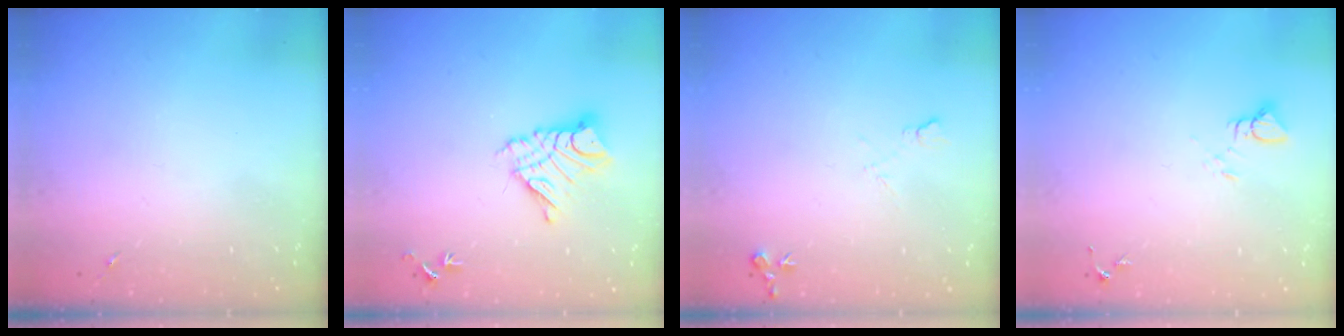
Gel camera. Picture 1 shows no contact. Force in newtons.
{"total": 11.9, "press": 11.9, "slide": 1.1}
{"total": 6.9, "press": 6.8, "slide": 1.0}
{"total": 3.1, "press": 3.1, "slide": 0.1}